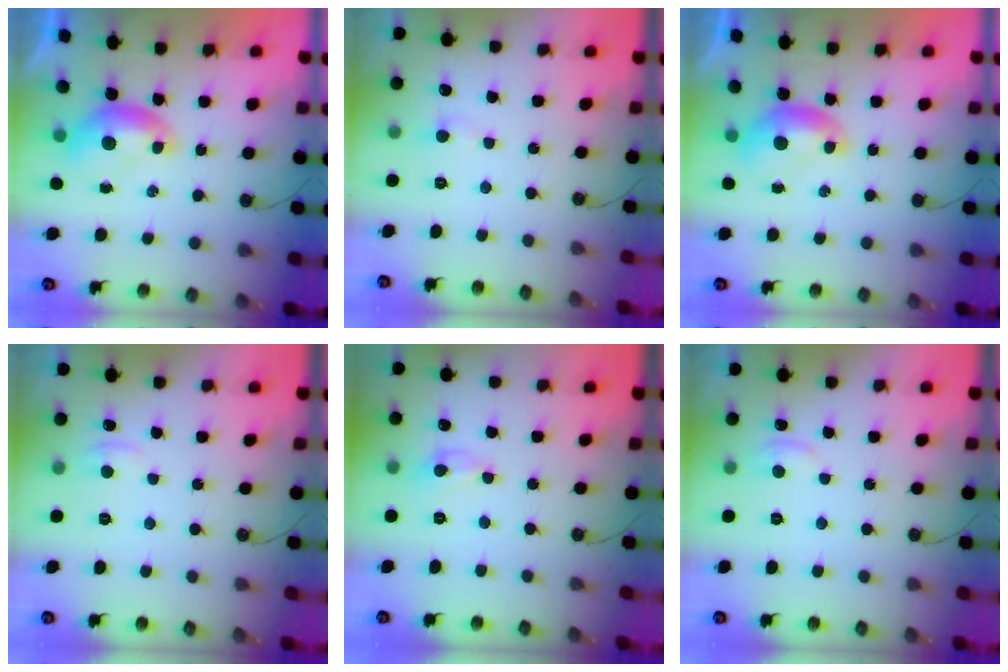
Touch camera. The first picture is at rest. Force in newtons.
{"total": 1.4, "press": 1.2, "slide": 0.7}
{"total": 0.0}
{"total": 0.8, "press": 0.2, "slide": 0.8}
{"total": 0.0}
{"total": 1.4, "press": 1.3, "slide": 0.7}